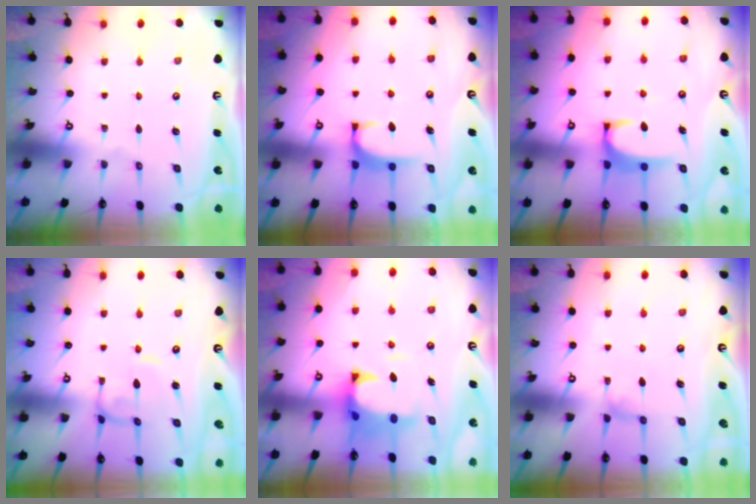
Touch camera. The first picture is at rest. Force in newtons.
{"total": 1.6, "press": 1.5, "slide": 0.5}
{"total": 3.3, "press": 3.3, "slide": 0.3}
{"total": 0.9, "press": 0.8, "slide": 0.4}
{"total": 2.6, "press": 2.4, "slide": 1.1}
{"total": 0.8, "press": 0.5, "slide": 0.7}